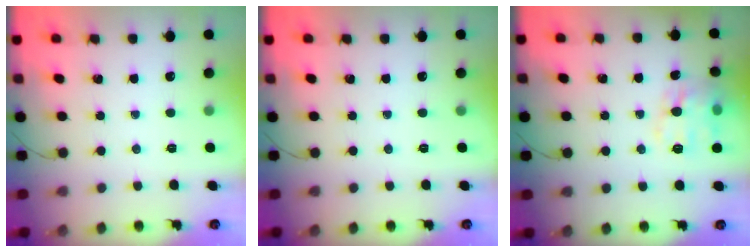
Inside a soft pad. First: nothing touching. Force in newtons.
{"total": 0.0}
{"total": 11.3, "press": 11.3, "slide": 0.8}